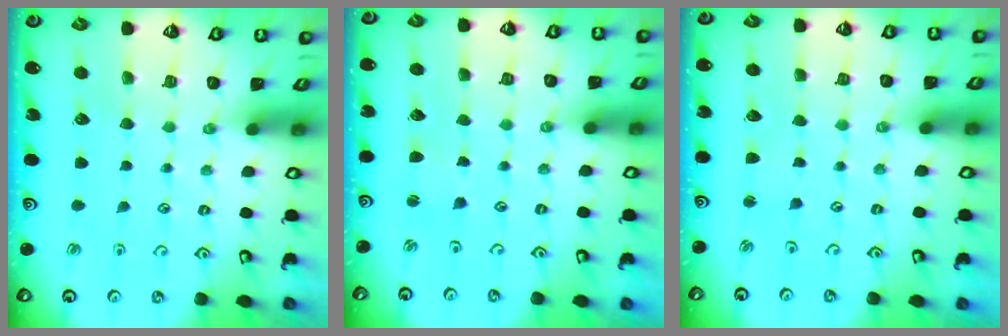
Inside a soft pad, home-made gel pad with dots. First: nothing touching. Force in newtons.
{"total": 1.3, "press": 1.2, "slide": 0.2}
{"total": 1.3, "press": 1.3, "slide": 0.2}